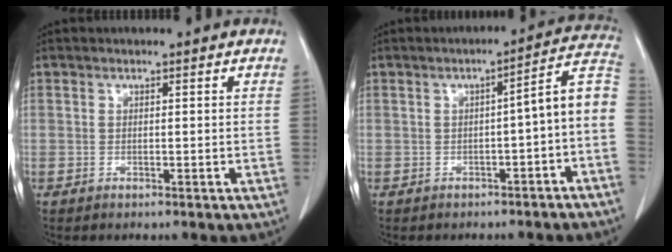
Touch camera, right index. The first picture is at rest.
{"total": 7.8, "force": [-2.6, 1.1, 7.3], "torque": [-0.082, 0.031, -0.036]}